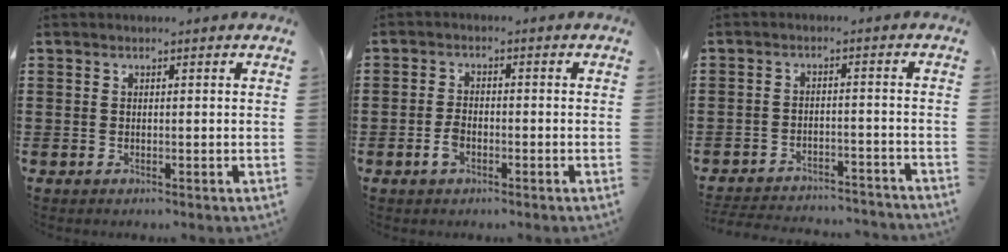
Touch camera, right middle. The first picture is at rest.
{"total": 2.9, "force": [-1.3, 1.5, 2.2], "torque": [-0.054, -0.001, -0.028]}
{"total": 3.8, "force": [-3.8, 0.2, 0.3], "torque": [-0.016, -0.001, -0.082]}